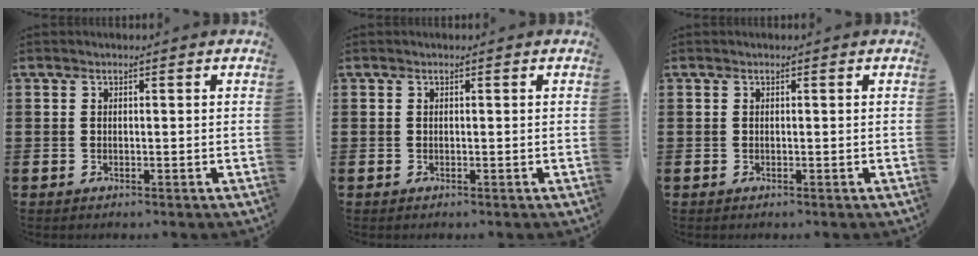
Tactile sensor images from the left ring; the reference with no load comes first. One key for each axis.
{"total": 0.0}
{"total": 0.0}